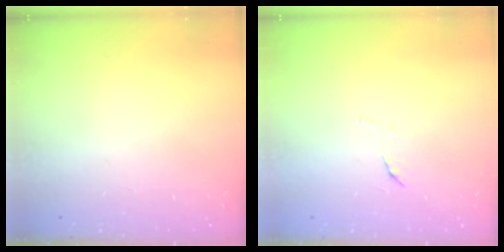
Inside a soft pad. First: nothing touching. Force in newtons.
{"total": 4.1, "press": 4.1, "slide": 0.3}